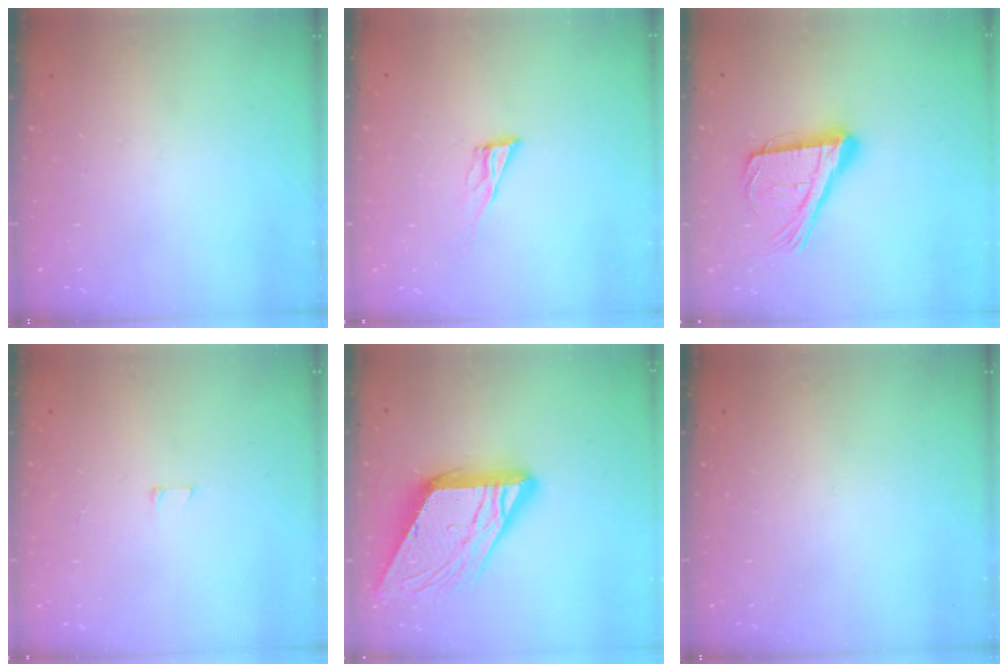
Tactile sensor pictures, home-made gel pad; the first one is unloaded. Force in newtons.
{"total": 8.7, "press": 8.3, "slide": 2.6}
{"total": 20.2, "press": 19.6, "slide": 4.7}
{"total": 3.0, "press": 3.0, "slide": 0.2}
{"total": 18.0, "press": 17.8, "slide": 2.4}
{"total": 0.0}